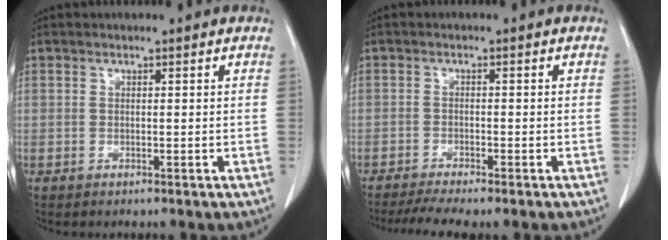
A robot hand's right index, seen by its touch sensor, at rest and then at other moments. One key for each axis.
{"total": 6.4, "fx": -5.4, "fy": 0.5, "fz": 3.4, "tx": -0.046, "ty": -0.006, "tz": -0.085}